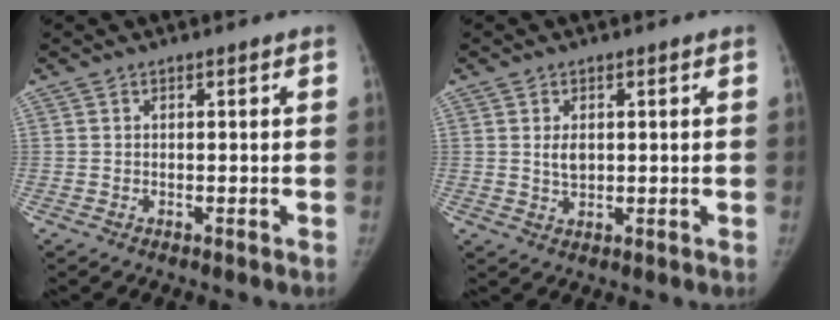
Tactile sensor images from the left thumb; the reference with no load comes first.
{"total": 2.9, "force": [0.5, 1.9, 2.2], "torque": [-0.030, -0.006, 0.013]}